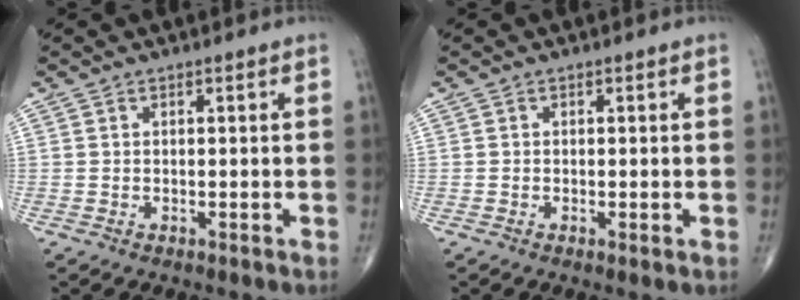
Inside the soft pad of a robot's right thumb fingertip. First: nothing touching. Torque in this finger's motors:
{"motor_torque": [-0.09, 0.28, -0.17, -0.13, -0.01]}